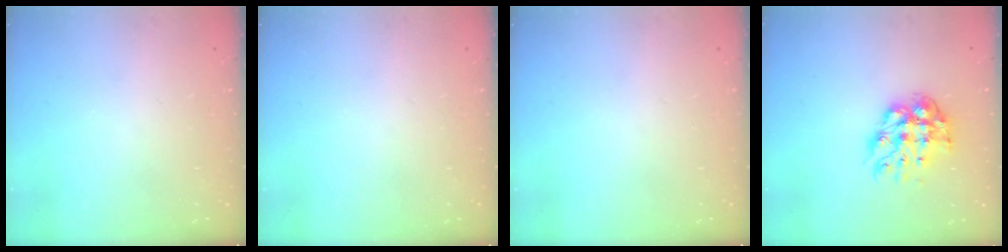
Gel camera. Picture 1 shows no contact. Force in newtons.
{"total": 0.0}
{"total": 0.0}
{"total": 10.9, "press": 10.8, "slide": 0.9}